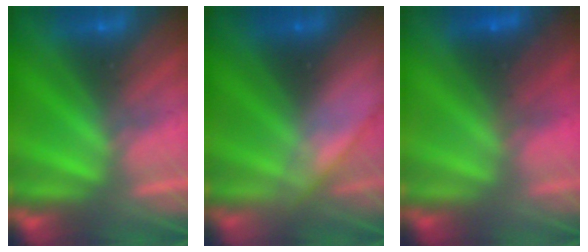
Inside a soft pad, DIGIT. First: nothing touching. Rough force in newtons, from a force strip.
{"total": 2.9}
{"total": 2.2}